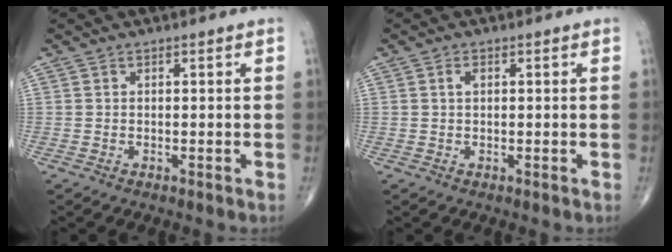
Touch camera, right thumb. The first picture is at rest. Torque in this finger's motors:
{"motor_torque": [0.19, 0.61, 0.09, 0.14, -0.01]}